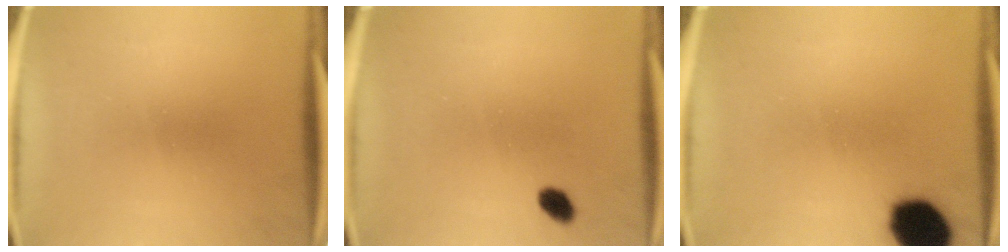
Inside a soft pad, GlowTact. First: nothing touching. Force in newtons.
{"total": 2.4}
{"total": 13.2}